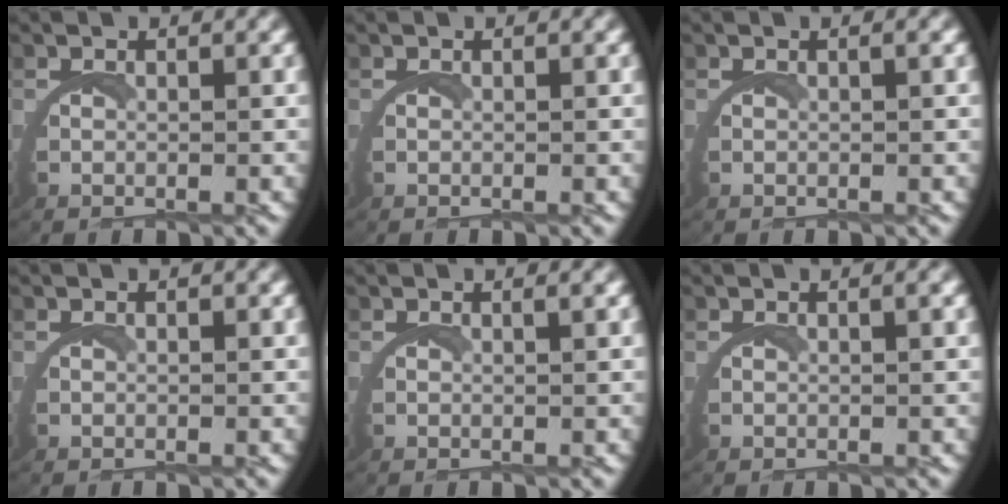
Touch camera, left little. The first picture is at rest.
{"total": 0.0}
{"total": 0.0}
{"total": 0.0}
{"total": 0.6, "force": [0.3, -0.2, 0.4], "torque": [-0.010, 0.003, 0.005]}
{"total": 0.6, "force": [0.2, -0.2, 0.5], "torque": [-0.012, 0.005, 0.004]}